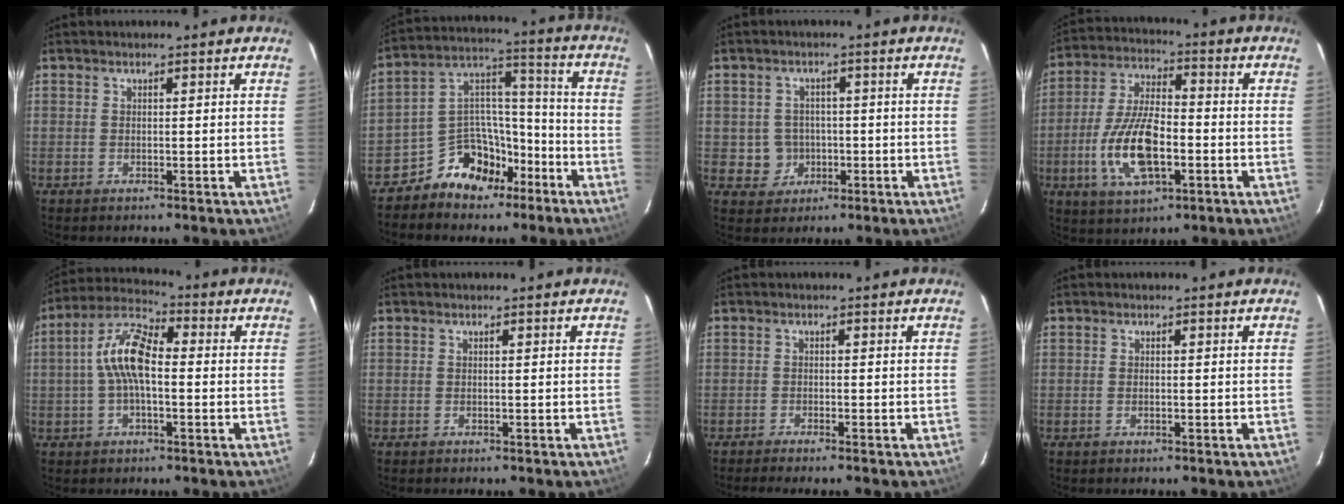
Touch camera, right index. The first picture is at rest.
{"total": 11.7, "force": [-7.9, 7.8, 3.7], "torque": [-0.066, 0.063, -0.128]}
{"total": 4.9, "force": [-0.9, 4.8, 0.5], "torque": [-0.018, 0.018, -0.001]}
{"total": 14.5, "force": [-4.2, 6.1, 12.4], "torque": [-0.262, -0.003, -0.075]}
{"total": 9.8, "force": [-0.4, 4.2, 8.9], "torque": [-0.184, 0.023, -0.013]}
{"total": 0.0}
{"total": 2.2, "force": [-1.9, -0.2, 1.1], "torque": [-0.030, -0.006, -0.034]}
{"total": 0.7, "force": [-0.2, 0.4, 0.6], "torque": [-0.013, 0.000, -0.004]}